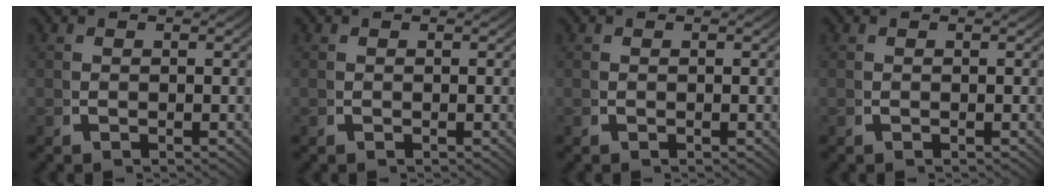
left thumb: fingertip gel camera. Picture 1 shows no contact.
{"total": 0.0}
{"total": 0.0}
{"total": 0.0}